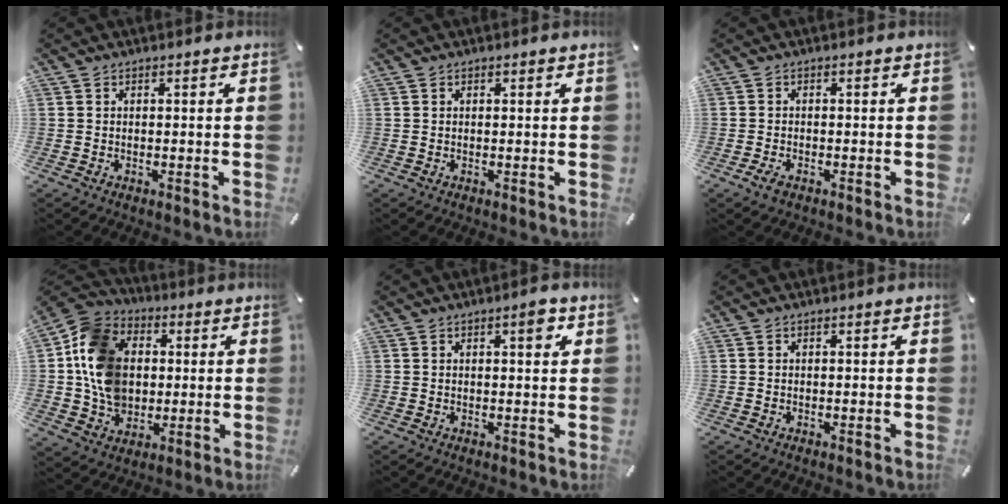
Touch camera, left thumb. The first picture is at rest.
{"total": 0.0}
{"total": 1.8, "force": [-1.1, 0.9, 1.1], "torque": [-0.026, 0.000, -0.023]}
{"total": 14.9, "force": [0.2, 12.6, 8.0], "torque": [-0.183, 0.016, 0.005]}
{"total": 3.2, "force": [1.4, 1.0, 2.7], "torque": [-0.032, -0.002, 0.016]}
{"total": 0.0}